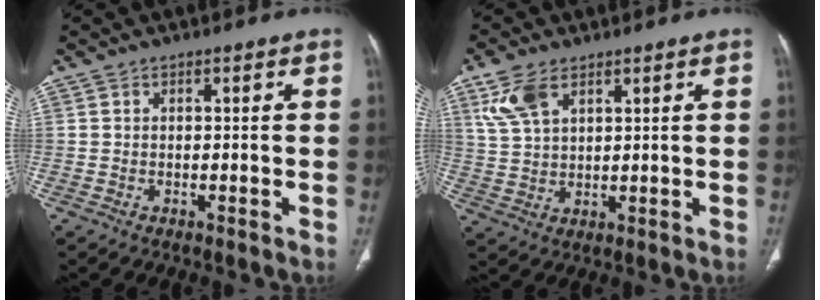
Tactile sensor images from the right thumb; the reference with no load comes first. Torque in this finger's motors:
{"motor_torque": [-0.04, 0.65, 0.67, 0.53, 0.04]}